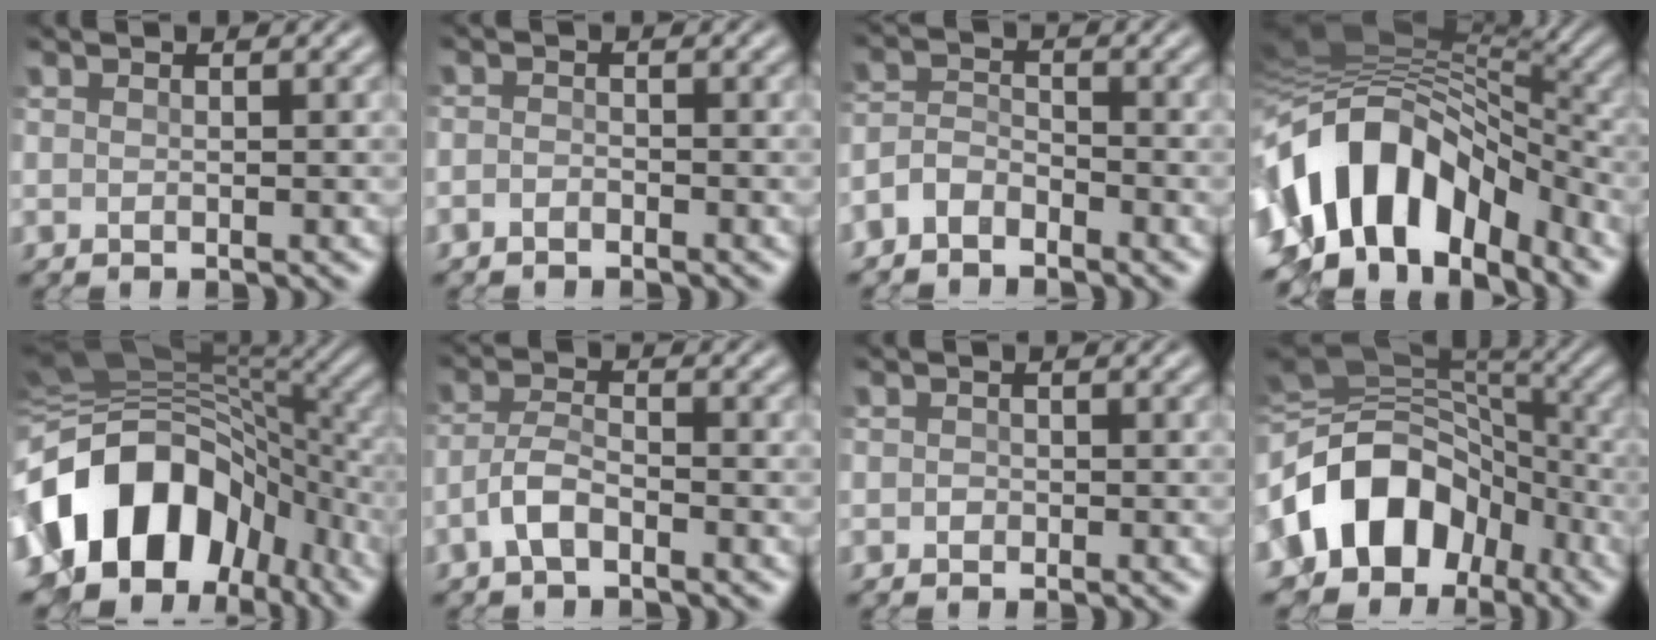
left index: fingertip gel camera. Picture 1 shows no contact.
{"total": 1.0, "force": [-0.8, 0.5, 0.3], "torque": [-0.006, 0.000, -0.018]}
{"total": 2.7, "force": [-2.1, 1.3, 0.9], "torque": [-0.019, 0.007, -0.052]}
{"total": 13.4, "force": [-5.5, 7.9, 9.3], "torque": [-0.167, 0.019, -0.105]}
{"total": 15.0, "force": [-5.6, 10.5, 9.1], "torque": [-0.154, 0.004, -0.103]}
{"total": 2.9, "force": [-1.6, 1.2, 2.1], "torque": [-0.046, 0.006, -0.040]}
{"total": 0.6, "force": [-0.2, 0.5, 0.2], "torque": [-0.002, -0.004, -0.005]}
{"total": 12.1, "force": [-4.4, 9.1, 6.7], "torque": [-0.125, 0.014, -0.092]}